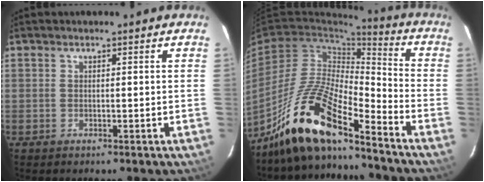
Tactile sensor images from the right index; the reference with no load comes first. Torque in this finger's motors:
{"motor_torque": [1.12, -1.02, 1.05, 0.21]}